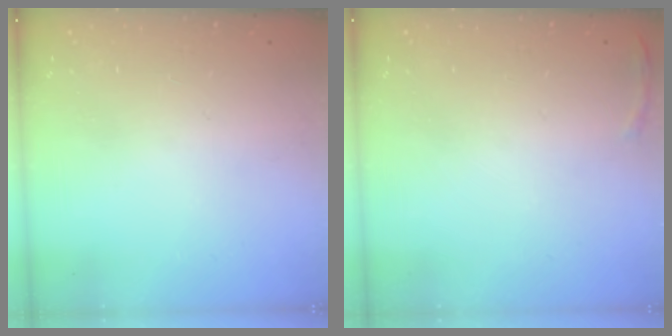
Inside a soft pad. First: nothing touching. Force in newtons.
{"total": 5.2, "press": 5.1, "slide": 1.2}